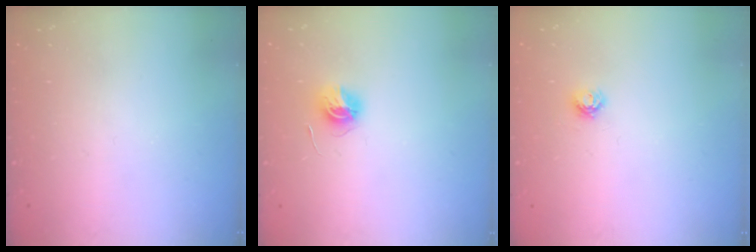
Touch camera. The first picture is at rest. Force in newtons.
{"total": 5.6, "press": 5.6, "slide": 0.6}
{"total": 4.0, "press": 4.0, "slide": 0.5}